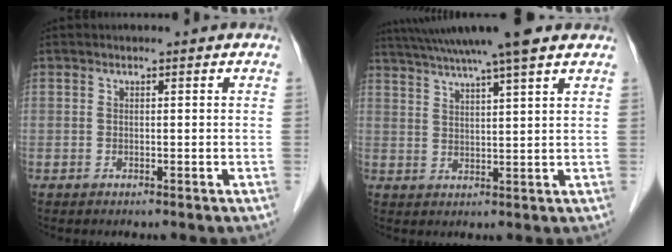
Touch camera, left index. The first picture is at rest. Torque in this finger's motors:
{"motor_torque": [0.29, -0.64, 0.91, 0.21]}